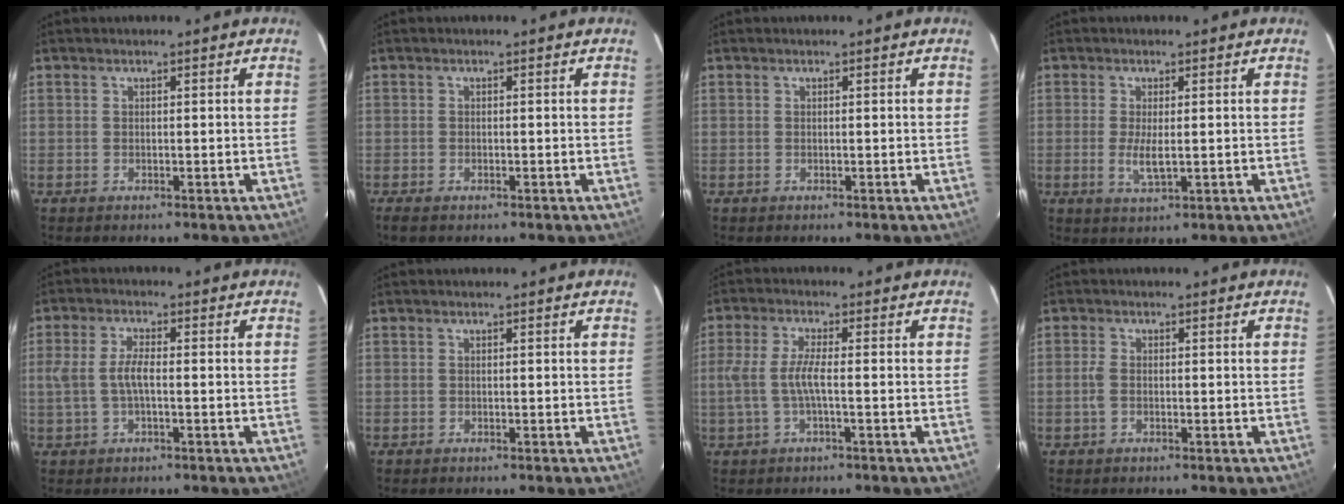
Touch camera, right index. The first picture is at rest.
{"total": 1.5, "force": [-0.8, 0.7, 1.0], "torque": [-0.021, -0.004, -0.014]}
{"total": 0.0}
{"total": 3.7, "force": [-0.3, 0.9, 3.6], "torque": [-0.074, -0.010, -0.006]}
{"total": 4.9, "force": [-0.6, 1.7, 4.5], "torque": [-0.093, 0.004, -0.008]}
{"total": 0.0}
{"total": 5.4, "force": [-1.1, 0.7, 5.3], "torque": [-0.115, -0.001, -0.018]}
{"total": 1.9, "force": [-0.4, 1.1, 1.5], "torque": [-0.038, 0.002, -0.008]}